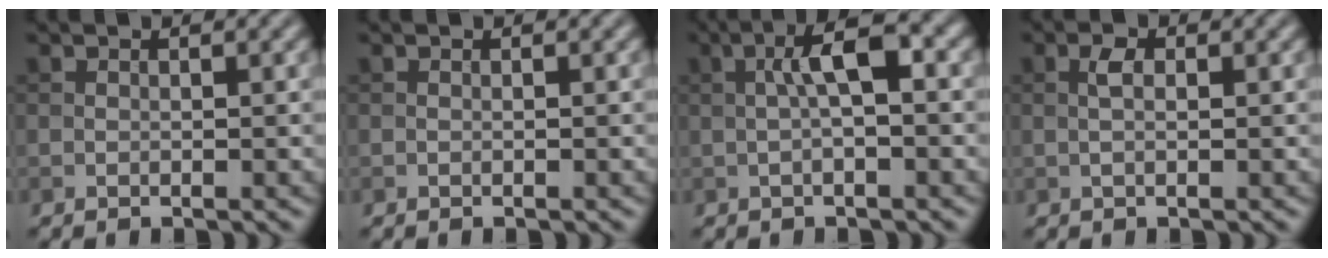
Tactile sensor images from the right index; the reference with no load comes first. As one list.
[{"total": 0.0}, {"total": 4.3, "force": [0.4, 1.0, 4.2], "torque": [-0.077, 0.014, 0.003]}, {"total": 1.5, "force": [0.1, 0.7, 1.3], "torque": [-0.026, 0.004, -0.003]}]